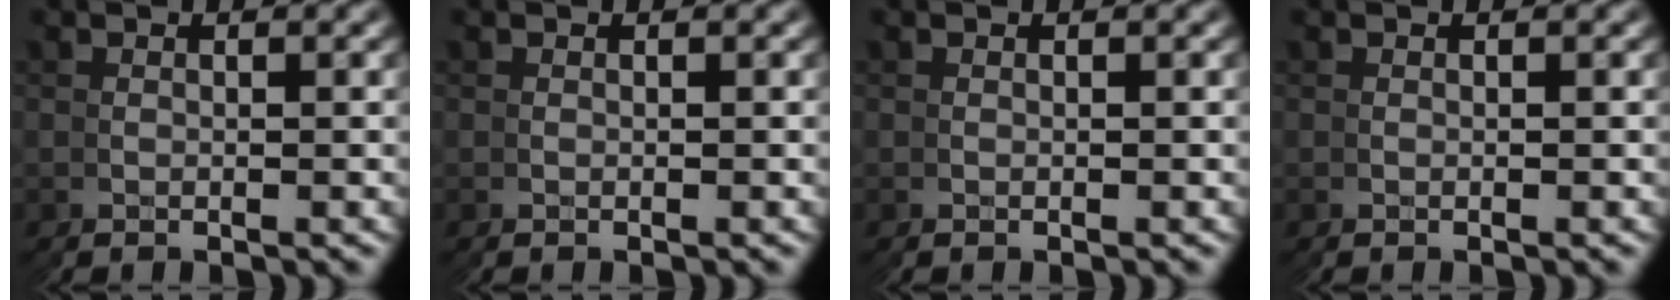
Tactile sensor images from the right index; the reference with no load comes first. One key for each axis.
{"total": 0.0}
{"total": 0.0}
{"total": 0.0}